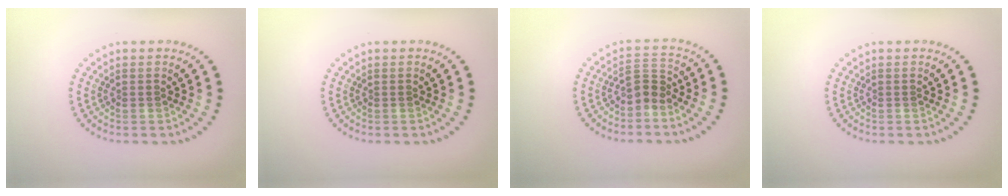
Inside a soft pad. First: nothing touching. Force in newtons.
{"total": 0.0}
{"total": 2.2, "press": 1.6, "slide": 1.6}
{"total": 0.0}